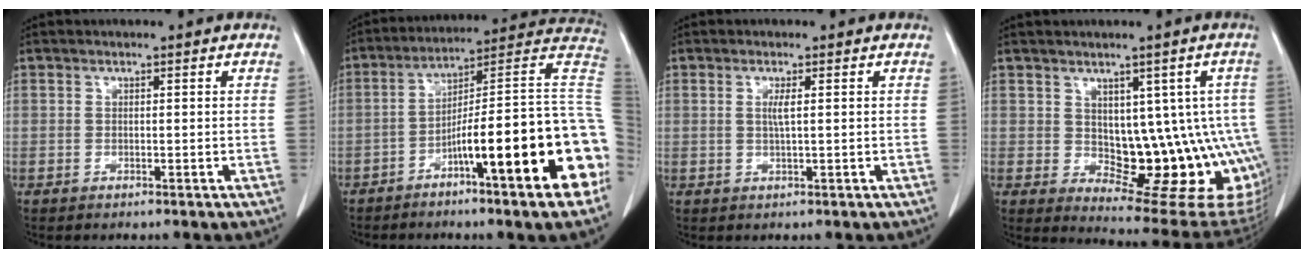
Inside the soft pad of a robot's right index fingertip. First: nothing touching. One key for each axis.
{"total": 21.4, "fx": -7.3, "fy": 0.5, "fz": 20.1, "tx": -0.203, "ty": 0.028, "tz": -0.108}
{"total": 1.7, "fx": 0.3, "fy": -0.1, "fz": 1.7, "tx": -0.037, "ty": 0.000, "tz": 0.005}
{"total": 14.7, "fx": -0.9, "fy": 7.0, "fz": 12.9, "tx": -0.115, "ty": 0.011, "tz": 0.011}